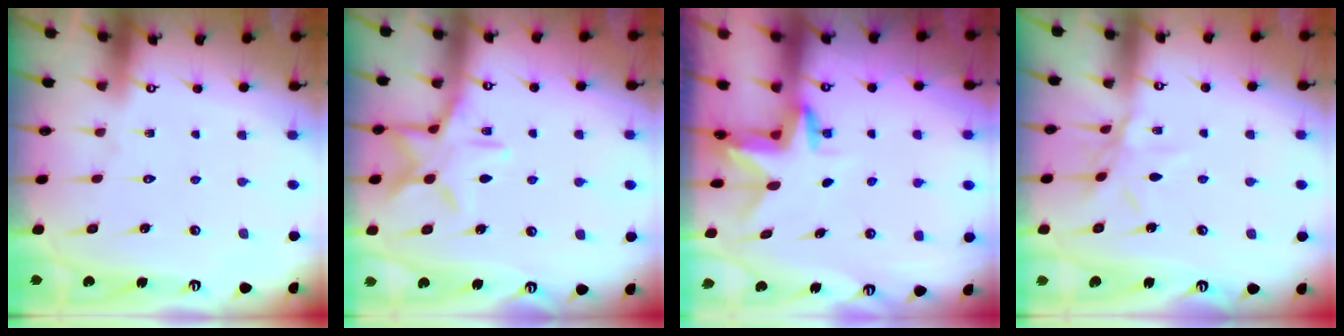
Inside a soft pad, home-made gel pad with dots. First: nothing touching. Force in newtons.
{"total": 12.9, "press": 12.9, "slide": 0.7}
{"total": 3.0, "press": 3.0, "slide": 0.1}
{"total": 7.6, "press": 7.6, "slide": 0.5}